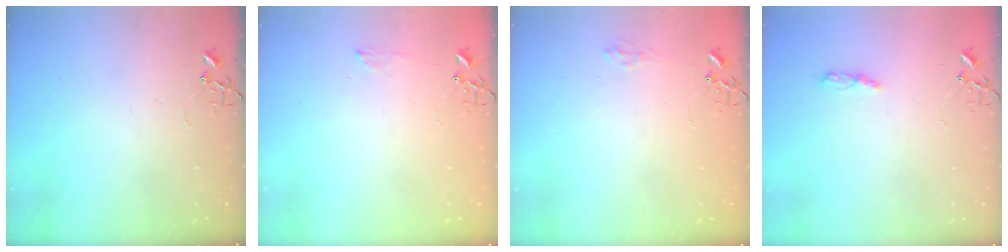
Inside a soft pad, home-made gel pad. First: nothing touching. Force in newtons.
{"total": 5.6, "press": 5.6, "slide": 0.7}
{"total": 8.6, "press": 8.6, "slide": 0.4}
{"total": 4.8, "press": 4.8, "slide": 0.5}